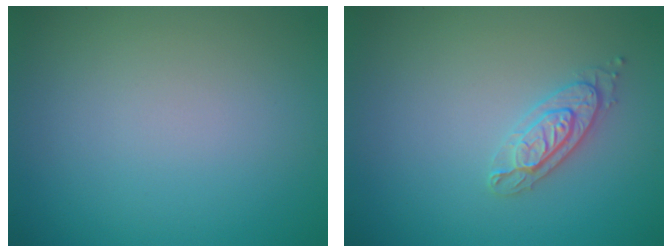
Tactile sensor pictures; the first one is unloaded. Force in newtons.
{"total": 2.2, "press": 2.2, "slide": 0.3}